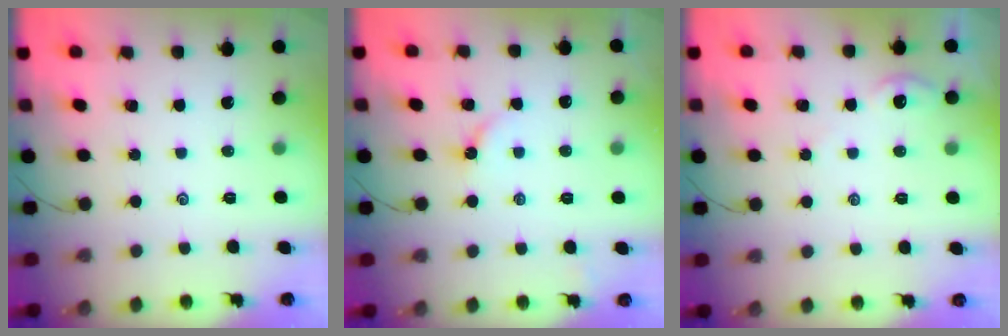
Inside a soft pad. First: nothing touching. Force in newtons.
{"total": 3.2, "press": 3.1, "slide": 0.5}
{"total": 1.3, "press": 1.2, "slide": 0.4}